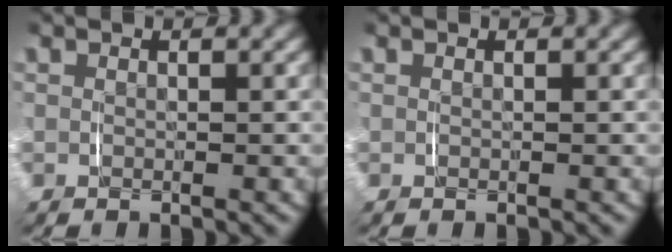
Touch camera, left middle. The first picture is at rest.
{"total": 0.0}